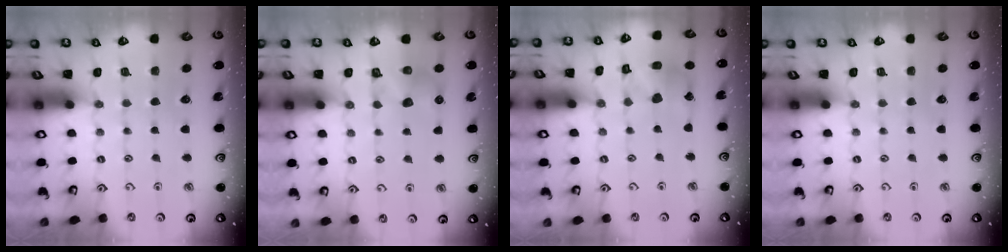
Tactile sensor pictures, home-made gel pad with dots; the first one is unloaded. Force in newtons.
{"total": 6.6, "press": 6.6, "slide": 0.3}
{"total": 10.2, "press": 10.2, "slide": 1.2}
{"total": 0.0}